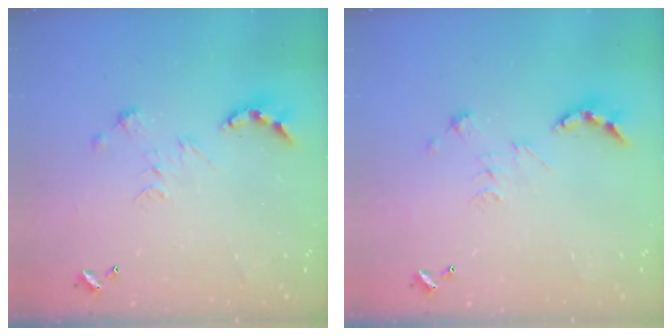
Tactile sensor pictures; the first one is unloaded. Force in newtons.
{"total": 2.7, "press": 2.2, "slide": 1.5}